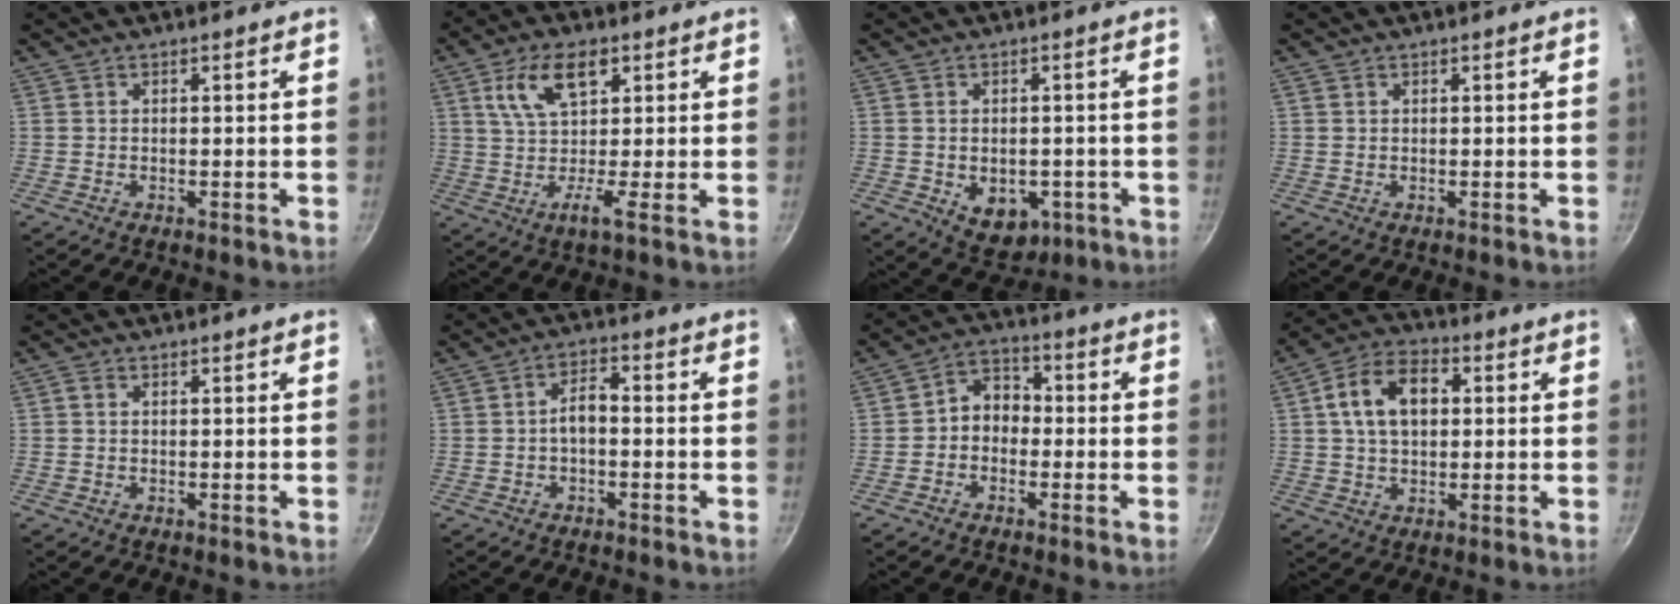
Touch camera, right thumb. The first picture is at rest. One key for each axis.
{"total": 9.6, "fx": 3.1, "fy": 4.3, "fz": 8.0, "tx": -0.136, "ty": 0.008, "tz": 0.041}
{"total": 8.1, "fx": -2.3, "fy": 5.6, "fz": 5.4, "tx": -0.051, "ty": -0.001, "tz": -0.018}
{"total": 0.6, "fx": 0.3, "fy": 0.5, "fz": 0.2, "tx": -0.005, "ty": 0.000, "tz": 0.005}
{"total": 0.9, "fx": 0.2, "fy": 0.6, "fz": 0.6, "tx": -0.012, "ty": 0.004, "tz": 0.001}
{"total": 4.1, "fx": -1.0, "fy": 2.0, "fz": 3.4, "tx": -0.054, "ty": 0.027, "tz": -0.021}
{"total": 6.0, "fx": -1.2, "fy": 4.8, "fz": 3.5, "tx": -0.026, "ty": 0.029, "tz": -0.036}
{"total": 11.8, "fx": 2.2, "fy": 7.8, "fz": 8.6, "tx": -0.127, "ty": 0.020, "tz": 0.025}